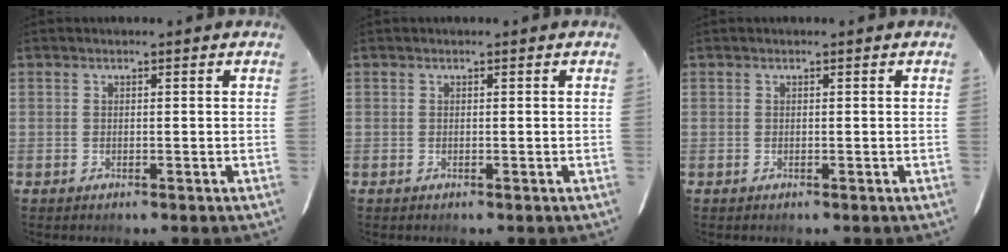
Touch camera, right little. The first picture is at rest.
{"total": 0.0}
{"total": 0.0}